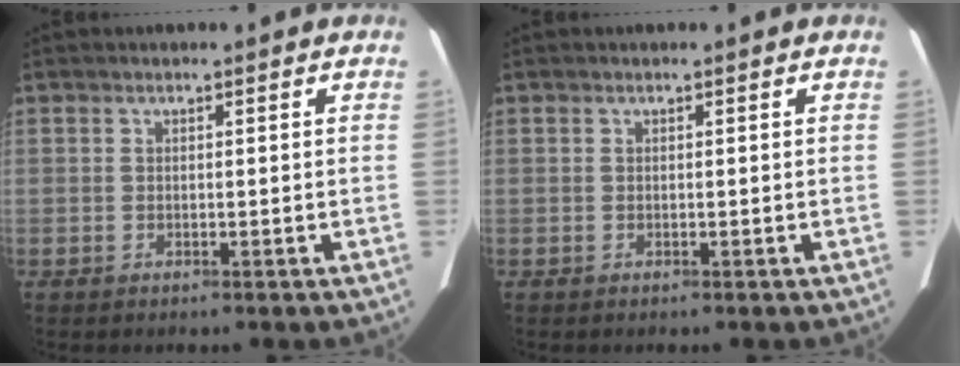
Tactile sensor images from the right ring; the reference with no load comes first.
{"total": 0.0}